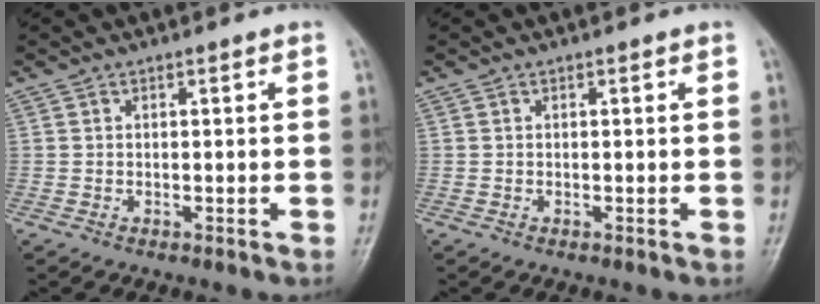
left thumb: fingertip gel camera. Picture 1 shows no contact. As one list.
[{"total": 0.0}]